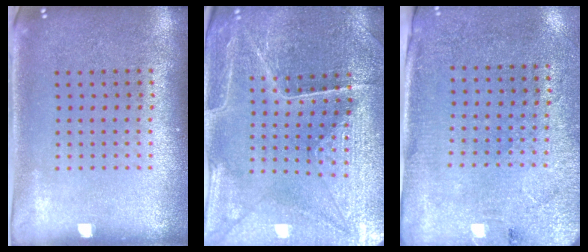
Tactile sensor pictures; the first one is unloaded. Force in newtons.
{"total": 3.4, "press": 3.4, "slide": 0.3}
{"total": 2.7, "press": 2.3, "slide": 1.5}